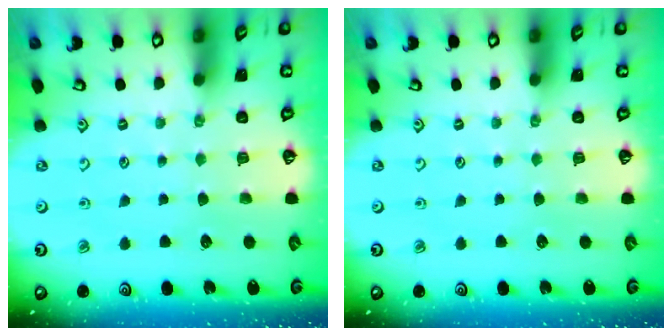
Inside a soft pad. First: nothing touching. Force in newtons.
{"total": 0.0}